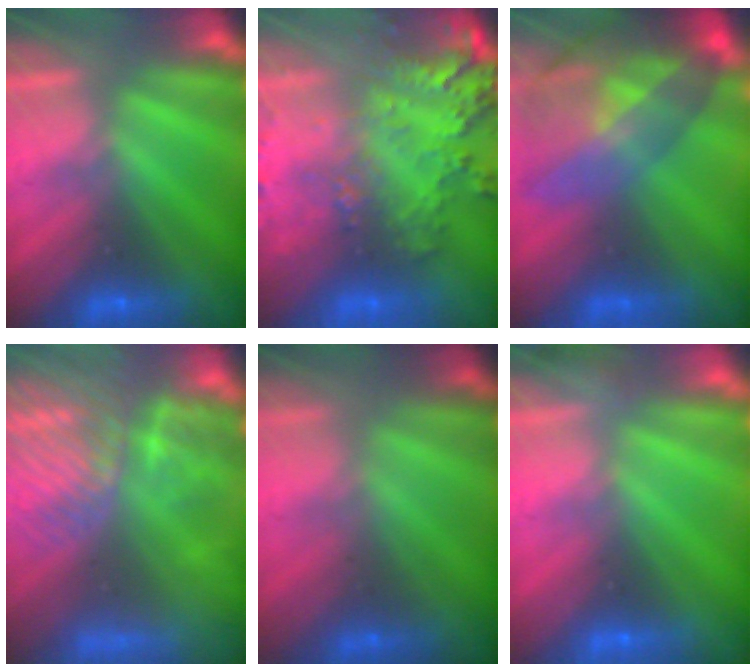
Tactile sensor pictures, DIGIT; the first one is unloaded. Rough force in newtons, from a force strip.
{"total": 7.3}
{"total": 7.3}
{"total": 7.6}
{"total": 1.8}
{"total": 2.8}